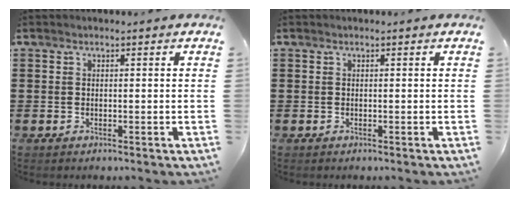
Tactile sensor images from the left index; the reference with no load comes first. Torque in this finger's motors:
{"motor_torque": [-0.12, -0.11, -0.03, -0.01]}